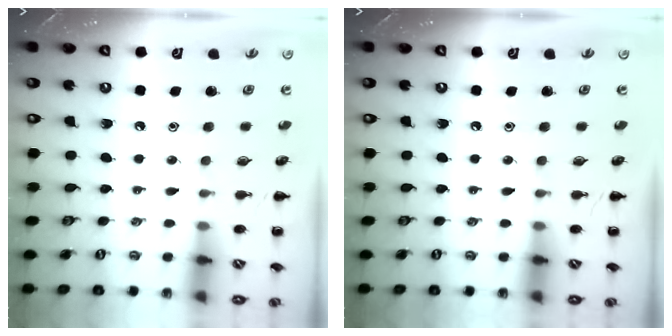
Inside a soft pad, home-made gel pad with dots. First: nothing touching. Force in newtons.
{"total": 0.0}